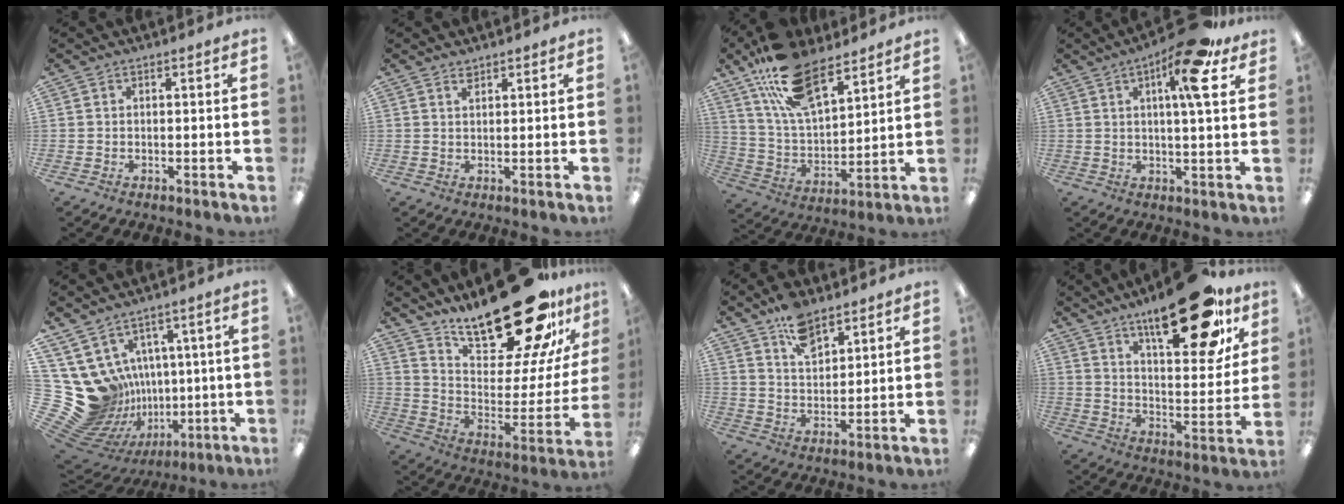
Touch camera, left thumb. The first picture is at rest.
{"total": 1.5, "force": [1.3, 0.4, 0.5], "torque": [-0.005, -0.005, 0.024]}
{"total": 19.4, "force": [12.9, 9.0, 11.4], "torque": [-0.216, -0.049, 0.232]}
{"total": 13.7, "force": [7.1, 3.1, 11.3], "torque": [-0.173, -0.027, 0.106]}
{"total": 18.0, "force": [1.1, 16.0, 8.0], "torque": [-0.197, -0.039, 0.061]}
{"total": 28.4, "force": [21.4, 9.6, 15.9], "torque": [-0.231, -0.144, 0.353]}
{"total": 9.4, "force": [6.8, 4.7, 4.5], "torque": [-0.076, -0.032, 0.123]}
{"total": 24.4, "force": [16.0, 8.7, 16.2], "torque": [-0.227, -0.091, 0.256]}